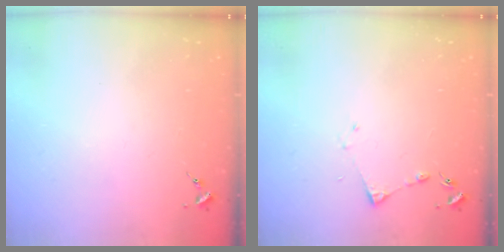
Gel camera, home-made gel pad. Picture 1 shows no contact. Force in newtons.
{"total": 4.1, "press": 4.1, "slide": 0.5}